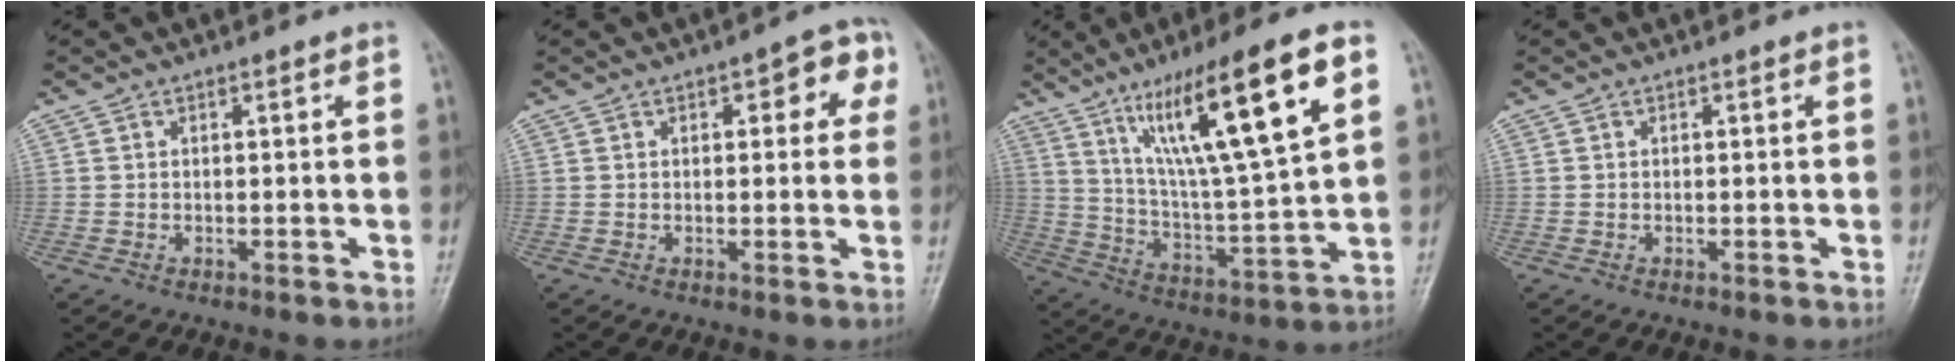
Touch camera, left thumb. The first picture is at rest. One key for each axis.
{"total": 5.7, "fx": 2.0, "fy": 2.8, "fz": 4.5, "tx": -0.025, "ty": 0.002, "tz": 0.015}
{"total": 21.5, "fx": 10.0, "fy": 3.4, "fz": 18.8, "tx": -0.303, "ty": -0.024, "tz": 0.175}
{"total": 0.0}